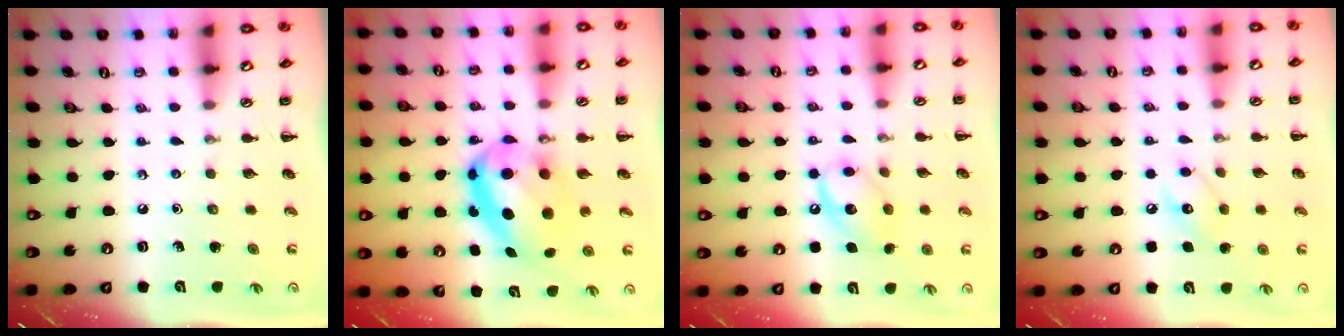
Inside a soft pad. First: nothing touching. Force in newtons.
{"total": 13.5, "press": 13.2, "slide": 3.0}
{"total": 11.7, "press": 11.6, "slide": 1.5}
{"total": 7.5, "press": 7.4, "slide": 1.0}